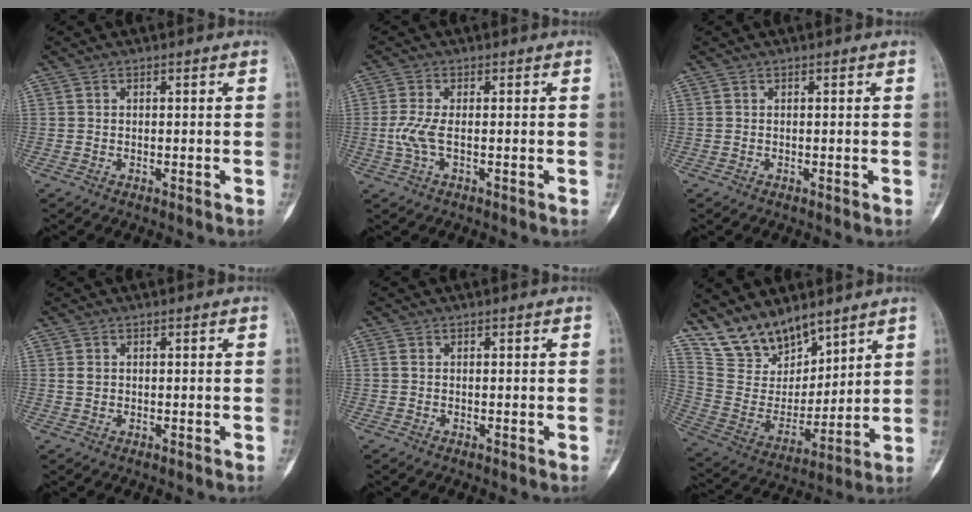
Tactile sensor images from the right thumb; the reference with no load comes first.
{"total": 4.1, "force": [-0.5, 1.4, 3.8], "torque": [-0.107, -0.002, -0.012]}
{"total": 0.0}
{"total": 1.2, "force": [0.2, 0.9, 0.6], "torque": [-0.009, 0.002, 0.007]}
{"total": 0.6, "force": [0.1, 0.4, 0.4], "torque": [-0.013, 0.000, 0.003]}
{"total": 14.0, "force": [11.5, 6.3, 4.8], "torque": [-0.058, -0.065, 0.236]}